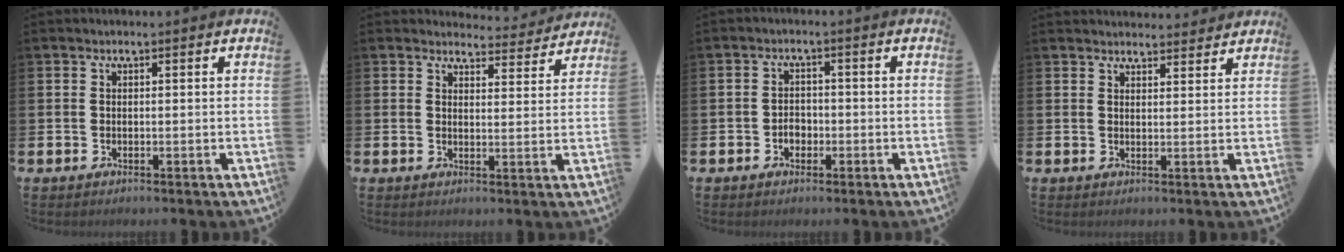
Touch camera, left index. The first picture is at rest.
{"total": 3.8, "force": [3.7, 0.9, 0.0], "torque": [0.010, -0.033, 0.060]}
{"total": 2.1, "force": [-0.8, 1.6, 1.0], "torque": [-0.007, -0.002, -0.021]}
{"total": 2.9, "force": [2.8, 0.4, 0.0], "torque": [0.003, -0.017, 0.050]}